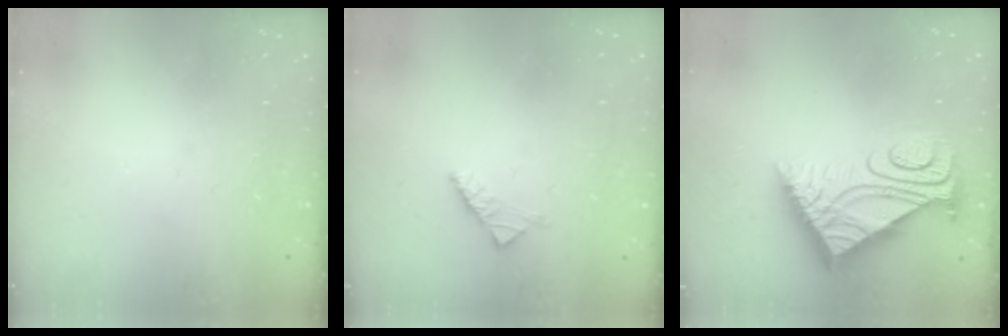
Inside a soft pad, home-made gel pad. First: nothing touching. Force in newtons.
{"total": 2.6, "press": 2.5, "slide": 0.8}
{"total": 8.7, "press": 8.7, "slide": 0.5}